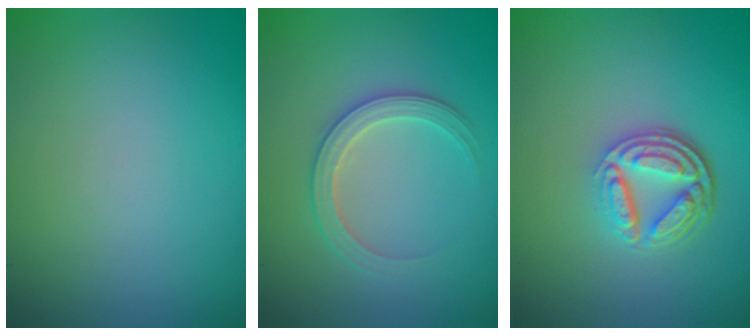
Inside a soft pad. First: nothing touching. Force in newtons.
{"total": 2.8, "press": 2.7, "slide": 0.4}
{"total": 4.9, "press": 3.5, "slide": 3.4}